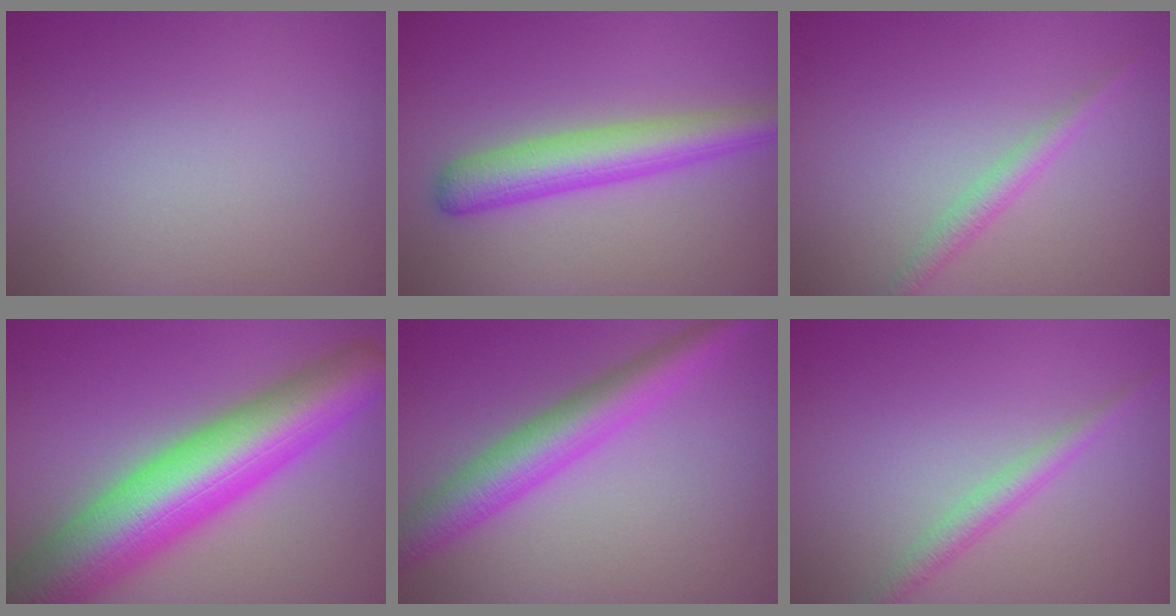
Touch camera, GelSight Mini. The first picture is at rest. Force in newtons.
{"total": 5.0, "press": 5.0, "slide": 0.2}
{"total": 1.8, "press": 1.8, "slide": 0.0}
{"total": 13.1, "press": 13.1, "slide": 0.4}
{"total": 5.4, "press": 5.4, "slide": 0.1}
{"total": 2.0, "press": 2.0, "slide": 0.1}